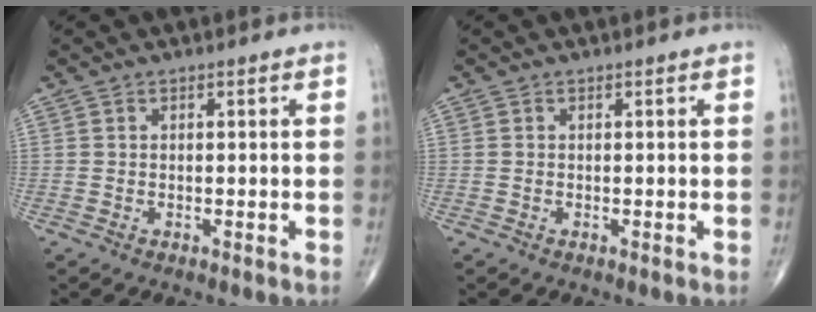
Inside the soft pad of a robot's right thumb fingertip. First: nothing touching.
{"total": 0.0}